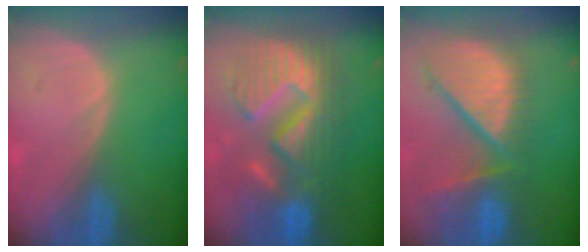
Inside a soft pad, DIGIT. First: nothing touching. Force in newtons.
{"total": 12.9, "press": 12.8, "slide": 1.3}
{"total": 12.8, "press": 10.8, "slide": 7.0}